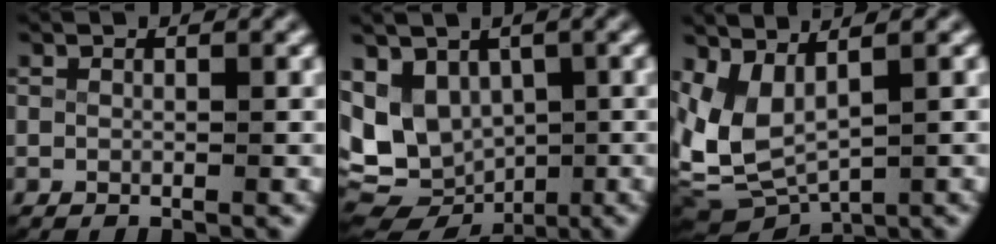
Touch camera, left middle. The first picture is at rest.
{"total": 11.1, "force": [-2.3, 9.6, 5.1], "torque": [-0.126, -0.052, -0.022]}
{"total": 8.9, "force": [0.1, 7.2, 5.3], "torque": [-0.147, -0.029, 0.010]}